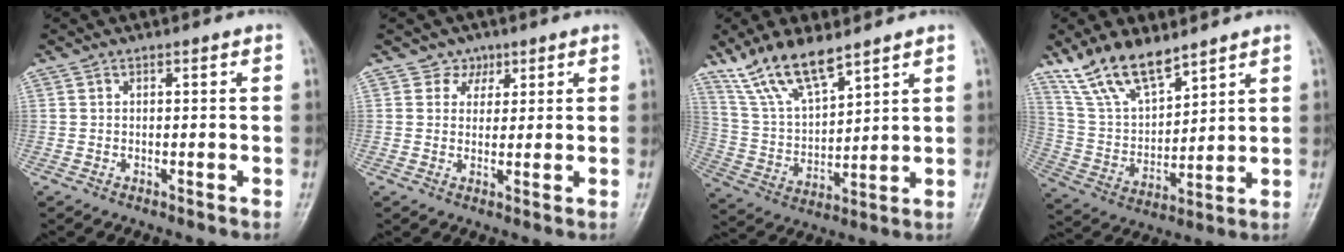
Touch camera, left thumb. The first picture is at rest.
{"total": 3.0, "force": [1.7, 2.5, 0.1], "torque": [0.021, -0.006, 0.020]}
{"total": 12.6, "force": [9.3, 4.1, 7.4], "torque": [-0.129, -0.041, 0.194]}
{"total": 13.2, "force": [10.0, 5.1, 6.9], "torque": [-0.110, -0.048, 0.206]}